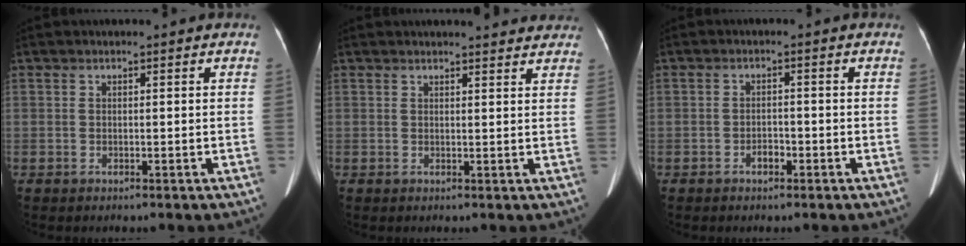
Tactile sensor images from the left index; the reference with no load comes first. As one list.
[{"total": 8.2, "force": [7.7, 1.4, 2.2], "torque": [-0.015, 0.005, 0.071]}, {"total": 1.7, "force": [-1.1, 0.9, 0.9], "torque": [-0.014, 0.004, -0.017]}]